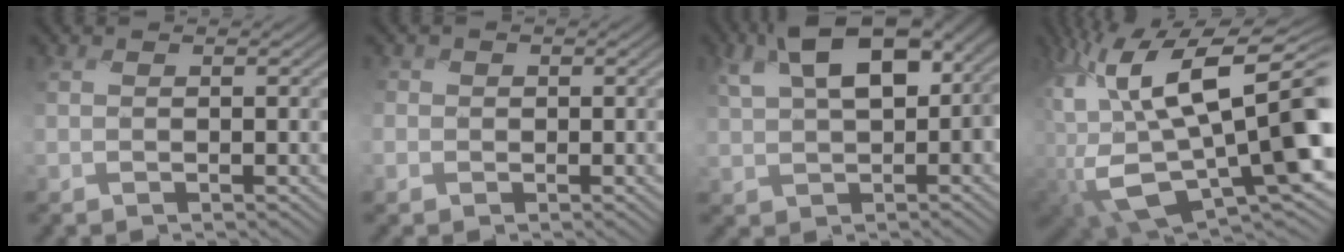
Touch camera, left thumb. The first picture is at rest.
{"total": 1.5, "force": [-0.4, 1.3, -0.6], "torque": [0.010, -0.005, -0.014]}
{"total": 11.4, "force": [2.8, 6.7, 8.8], "torque": [-0.168, -0.002, 0.058]}
{"total": 17.7, "force": [2.0, 8.0, 15.6], "torque": [-0.284, -0.023, 0.045]}